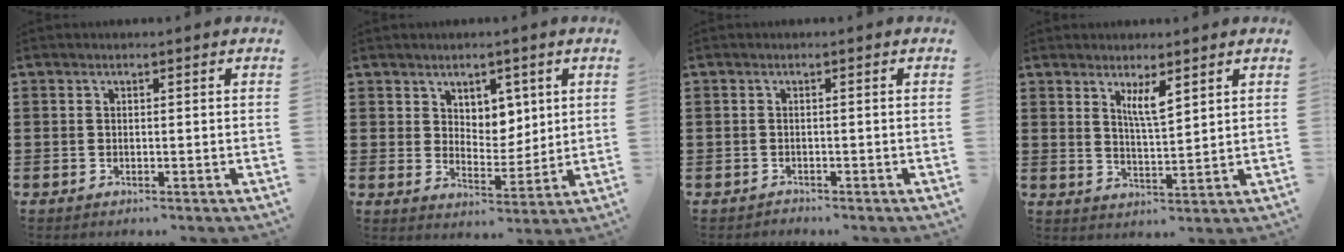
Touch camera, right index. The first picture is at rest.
{"total": 4.8, "force": [3.2, 3.4, 1.0], "torque": [-0.031, -0.001, 0.056]}
{"total": 0.9, "force": [-0.9, 0.1, 0.0], "torque": [-0.001, -0.001, -0.019]}
{"total": 4.2, "force": [2.5, 1.0, 3.3], "torque": [-0.071, 0.005, 0.042]}